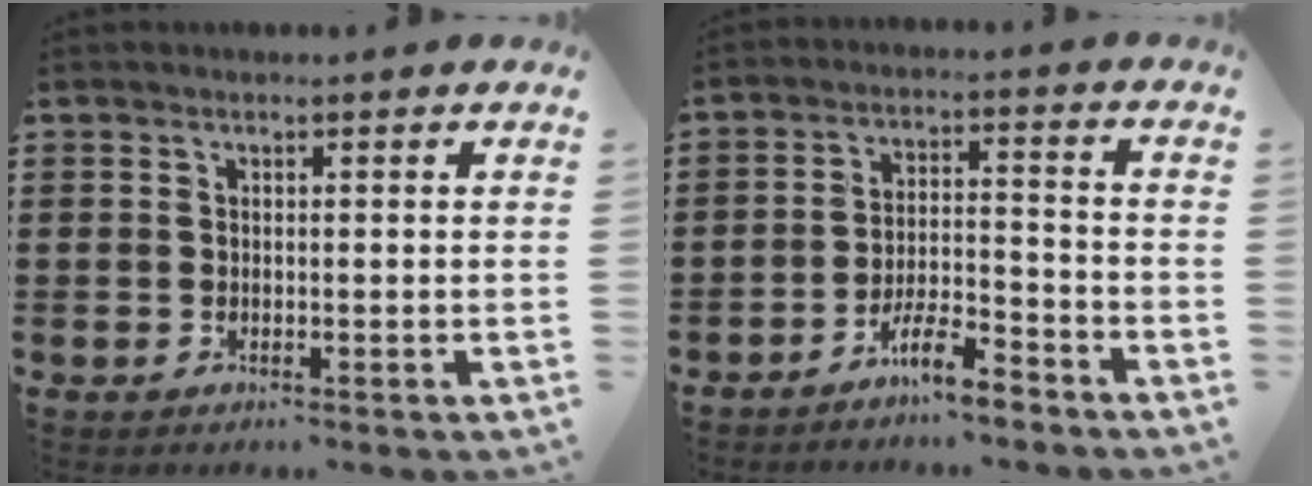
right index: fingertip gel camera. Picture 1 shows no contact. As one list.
[{"total": 6.2, "force": [-5.3, 0.8, 3.2], "torque": [-0.060, 0.006, -0.100]}]